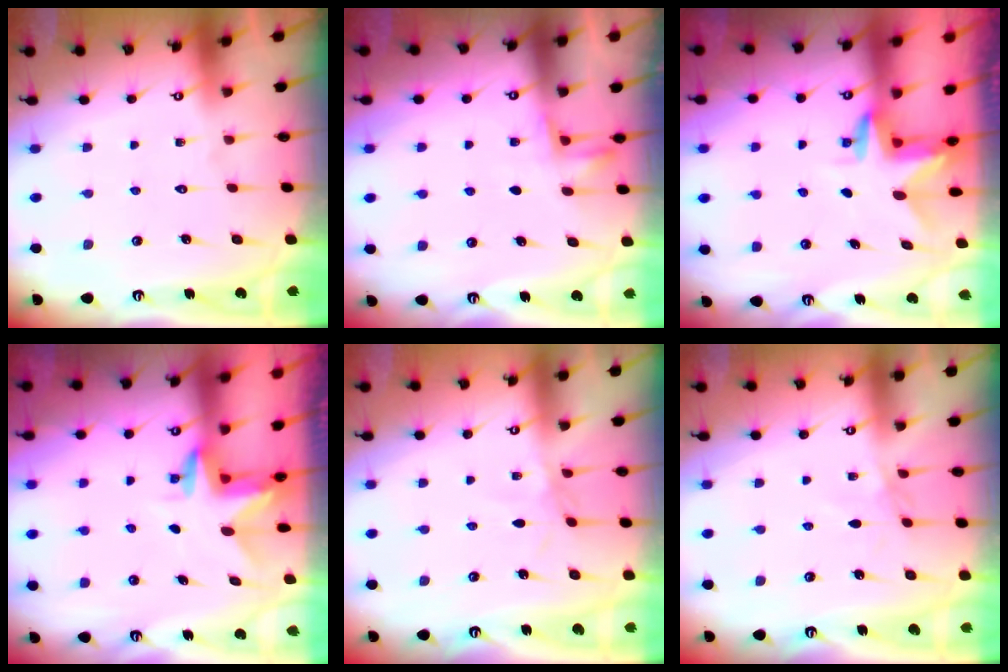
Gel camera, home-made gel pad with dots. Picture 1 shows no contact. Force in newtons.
{"total": 4.9, "press": 4.7, "slide": 1.3}
{"total": 3.0, "press": 3.0, "slide": 0.2}
{"total": 3.1, "press": 3.1, "slide": 0.2}
{"total": 2.0, "press": 2.0, "slide": 0.3}
{"total": 1.8, "press": 1.8, "slide": 0.4}